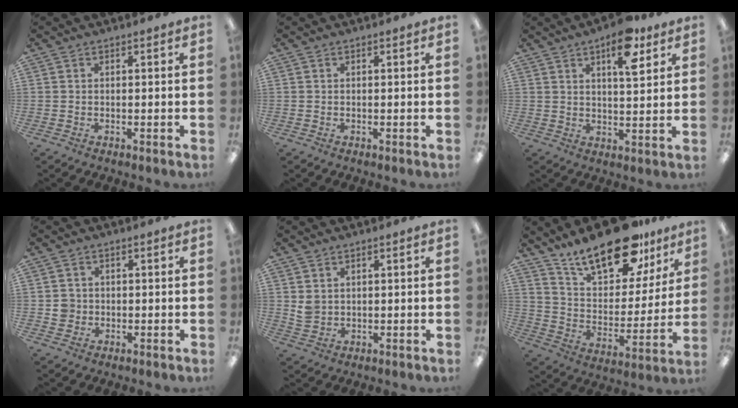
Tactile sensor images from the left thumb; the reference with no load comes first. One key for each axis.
{"total": 0.0}
{"total": 10.9, "fx": 6.5, "fy": 4.2, "fz": 7.7, "tx": -0.099, "ty": -0.032, "tz": 0.104}
{"total": 2.9, "fx": -0.2, "fy": 2.8, "fz": 0.4, "tx": -0.003, "ty": 0.001, "tz": -0.006}
{"total": 3.1, "fx": 1.3, "fy": 2.4, "fz": 1.3, "tx": -0.028, "ty": 0.002, "tz": 0.026}
{"total": 21.4, "fx": 15.9, "fy": 9.1, "fz": 11.0, "tx": -0.178, "ty": -0.097, "tz": 0.277}